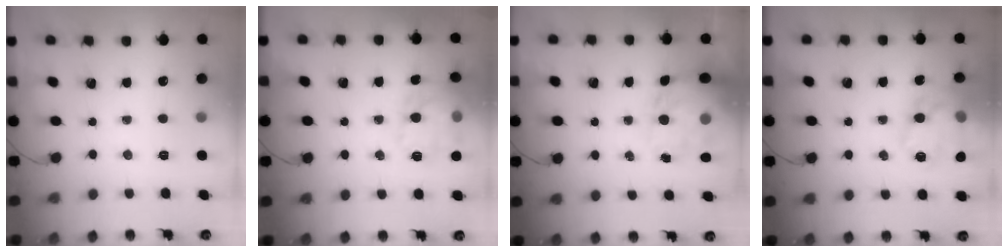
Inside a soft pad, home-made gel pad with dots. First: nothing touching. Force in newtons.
{"total": 15.8, "press": 15.7, "slide": 1.4}
{"total": 15.1, "press": 14.5, "slide": 4.2}
{"total": 17.9, "press": 17.8, "slide": 1.7}